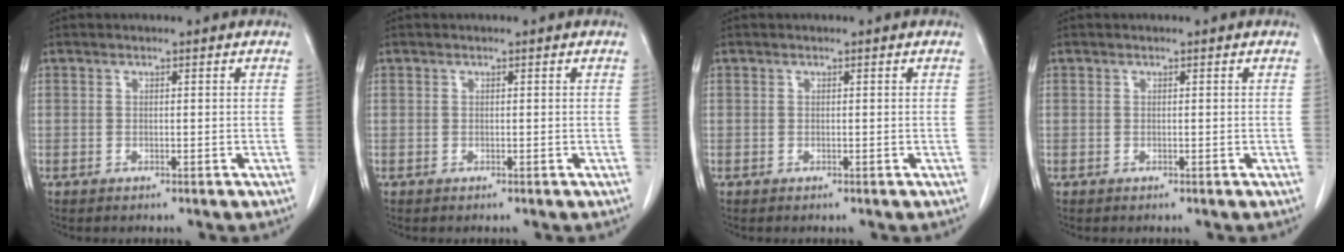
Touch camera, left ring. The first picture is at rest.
{"total": 0.0}
{"total": 0.0}
{"total": 0.0}